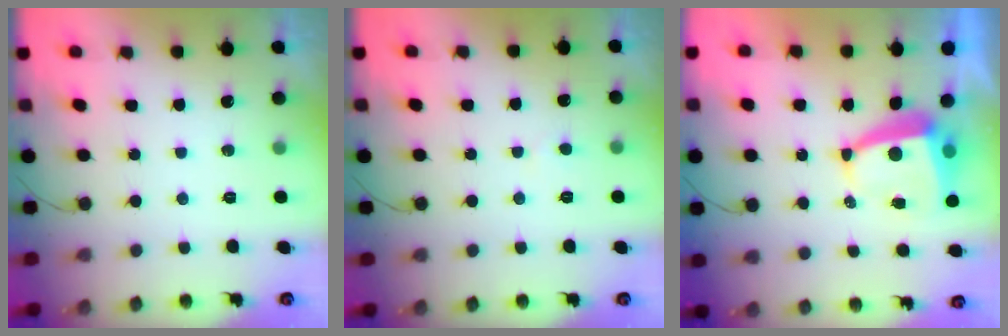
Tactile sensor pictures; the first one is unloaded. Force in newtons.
{"total": 1.8, "press": 1.8, "slide": 0.2}
{"total": 6.1, "press": 6.0, "slide": 1.2}